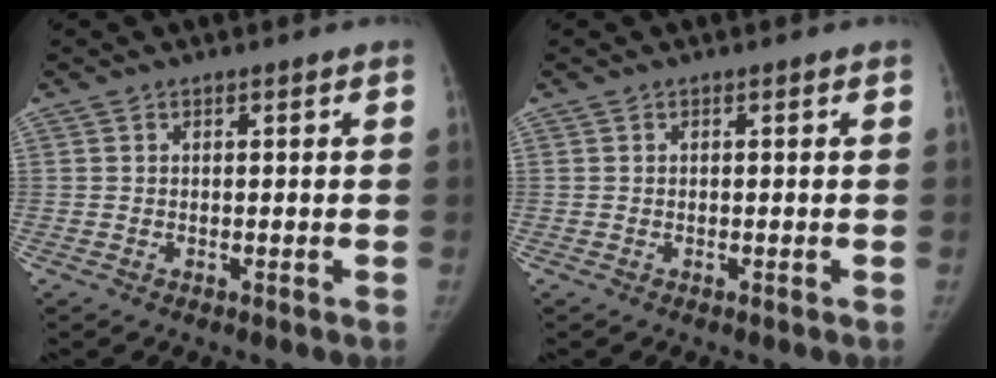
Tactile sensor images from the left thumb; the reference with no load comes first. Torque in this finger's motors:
{"motor_torque": [0.00, 0.00, 0.22, -0.22, 0.00]}